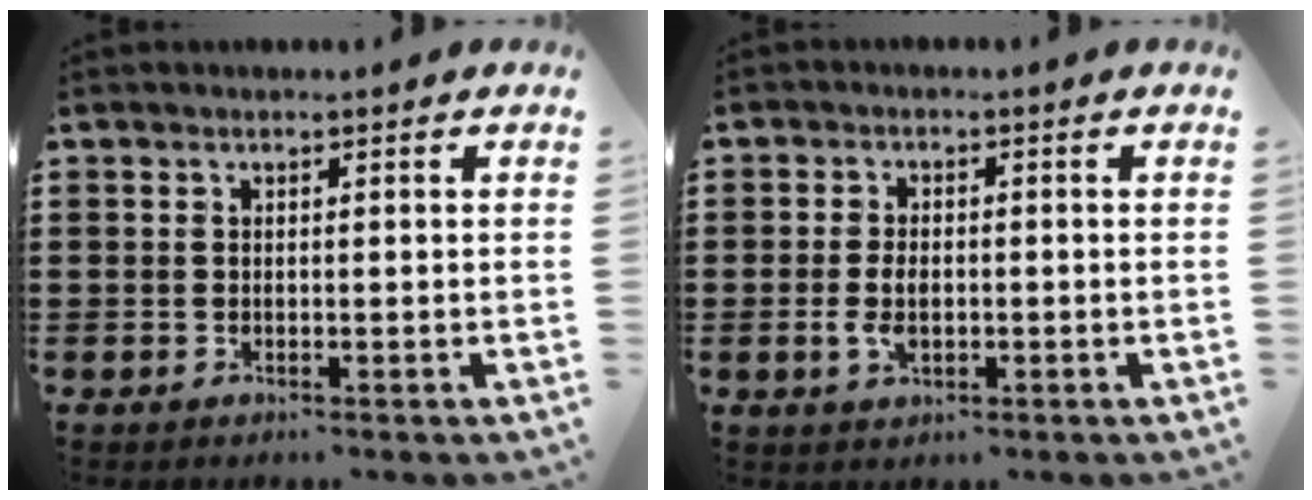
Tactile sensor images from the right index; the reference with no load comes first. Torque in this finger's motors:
{"motor_torque": [1.92, 0.22, 0.59, 0.08]}